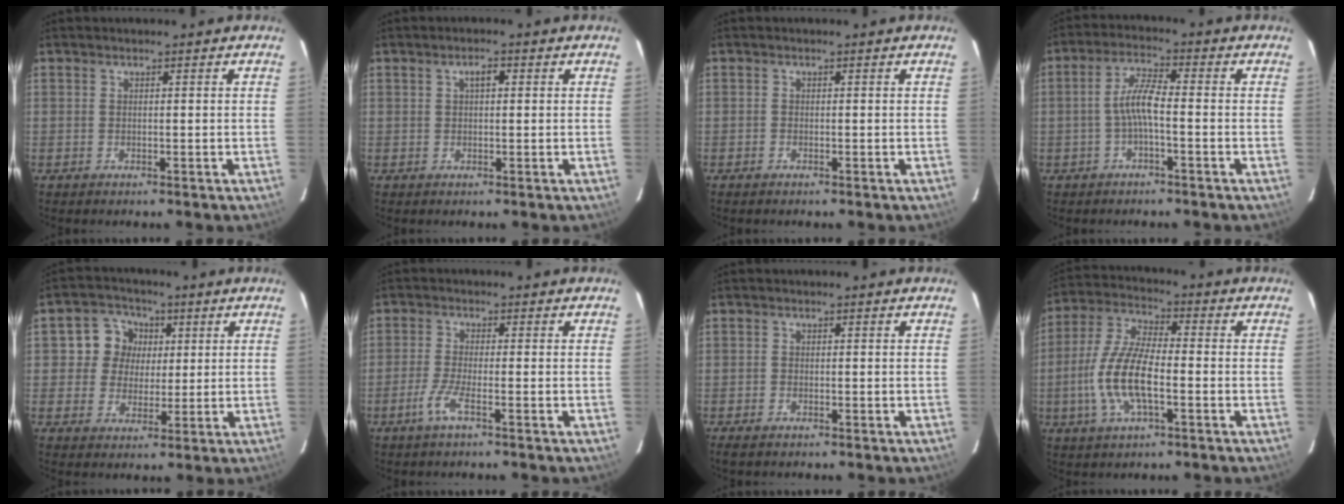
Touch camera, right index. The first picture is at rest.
{"total": 1.8, "force": [0.5, 0.9, 1.5], "torque": [-0.026, 0.009, 0.008]}
{"total": 0.5, "force": [-0.4, 0.3, 0.0], "torque": [-0.002, 0.000, -0.011]}
{"total": 4.9, "force": [-1.5, 0.8, 4.7], "torque": [-0.100, 0.012, -0.028]}
{"total": 7.3, "force": [1.3, 7.0, 1.8], "torque": [-0.037, 0.023, 0.019]}
{"total": 4.0, "force": [-2.3, 0.0, 3.2], "torque": [-0.080, -0.007, -0.048]}
{"total": 1.4, "force": [-1.1, 0.6, 0.6], "torque": [-0.018, -0.004, -0.025]}
{"total": 12.2, "force": [-3.3, 4.1, 11.0], "torque": [-0.237, 0.000, -0.068]}